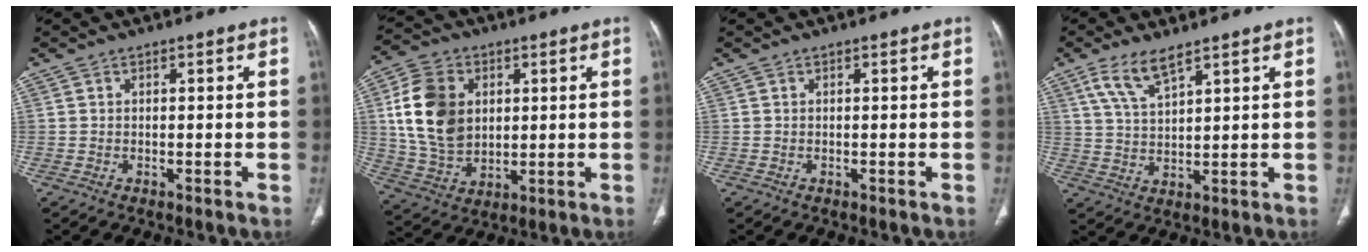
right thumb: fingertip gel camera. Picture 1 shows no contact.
{"total": 14.9, "force": [3.0, 10.9, 9.6], "torque": [-0.161, -0.007, 0.063]}
{"total": 0.0}
{"total": 7.1, "force": [4.6, 2.2, 4.9], "torque": [-0.100, -0.017, 0.099]}